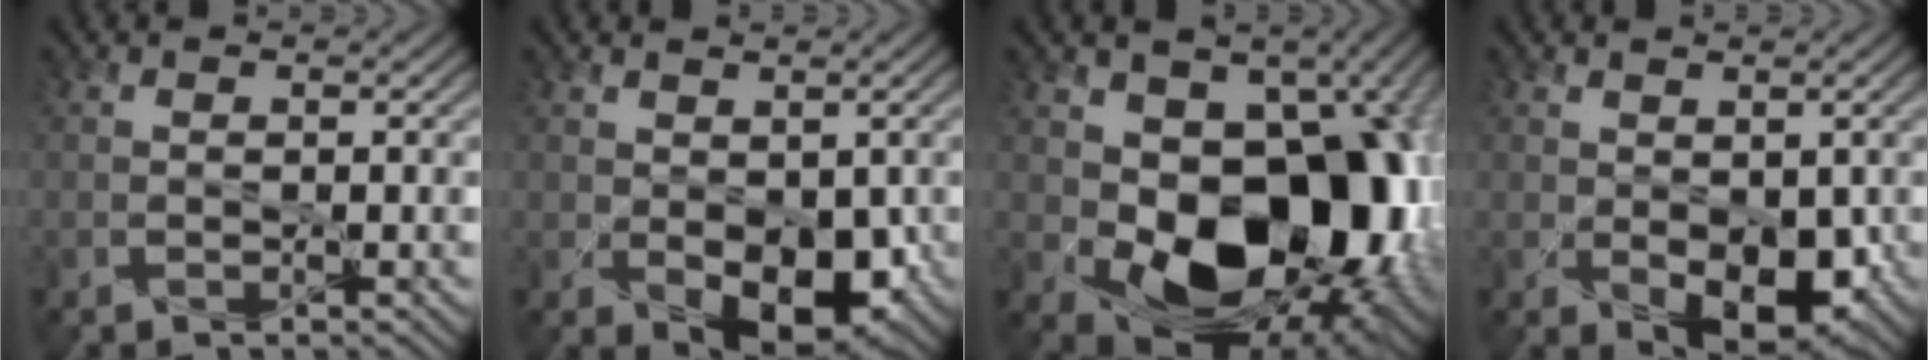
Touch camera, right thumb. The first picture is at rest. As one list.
[{"total": 6.4, "force": [-1.0, 3.8, 5.0], "torque": [-0.092, -0.025, -0.004]}, {"total": 16.7, "force": [-1.2, 11.7, 11.9], "torque": [-0.136, -0.045, -0.005]}, {"total": 5.6, "force": [-0.6, 3.3, 4.5], "torque": [-0.083, -0.023, 0.001]}]